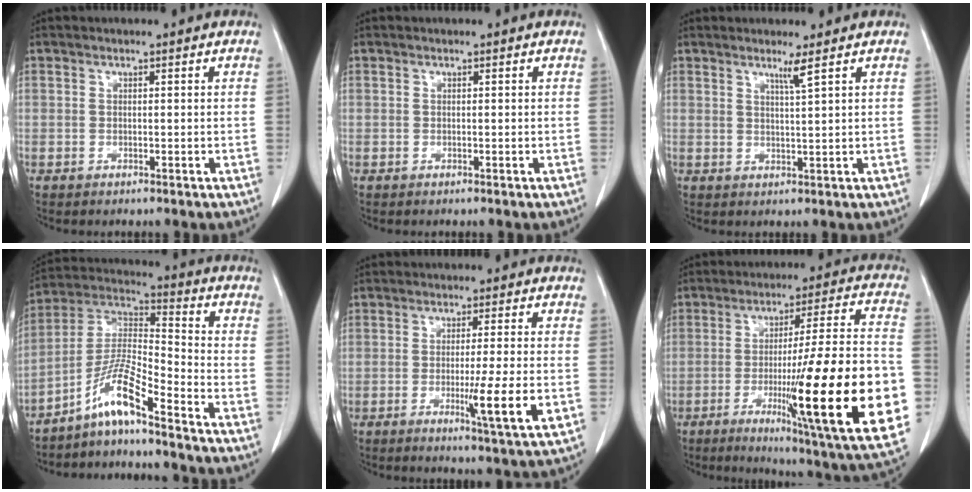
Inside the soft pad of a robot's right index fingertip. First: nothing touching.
{"total": 0.0}
{"total": 2.2, "force": [1.4, -0.8, 1.4], "torque": [-0.031, -0.013, 0.030]}
{"total": 9.0, "force": [-6.6, -0.1, 6.1], "torque": [-0.130, 0.008, -0.127]}
{"total": 8.3, "force": [-2.1, -0.7, 8.0], "torque": [-0.124, -0.022, -0.033]}
{"total": 27.3, "force": [-6.8, 1.0, 26.5], "torque": [-0.329, -0.029, -0.105]}